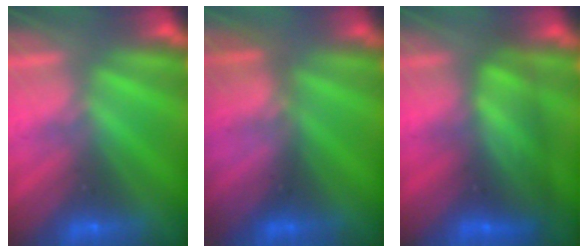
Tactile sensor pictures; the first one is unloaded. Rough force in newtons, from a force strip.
{"total": 2.8}
{"total": 6.4}